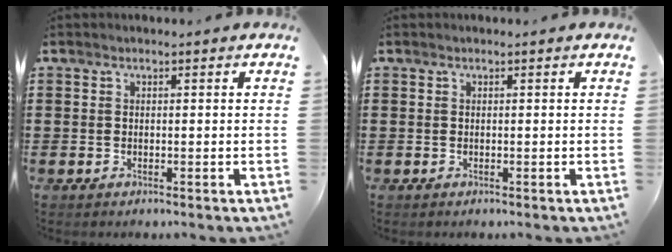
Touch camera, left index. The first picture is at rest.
{"total": 0.0}